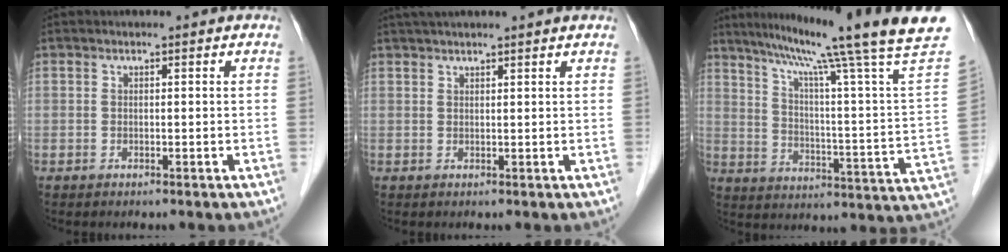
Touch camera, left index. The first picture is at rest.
{"total": 6.7, "force": [5.9, -0.2, 3.3], "torque": [-0.049, 0.042, 0.083]}
{"total": 23.0, "force": [18.2, -2.6, 13.8], "torque": [-0.216, -0.042, 0.244]}